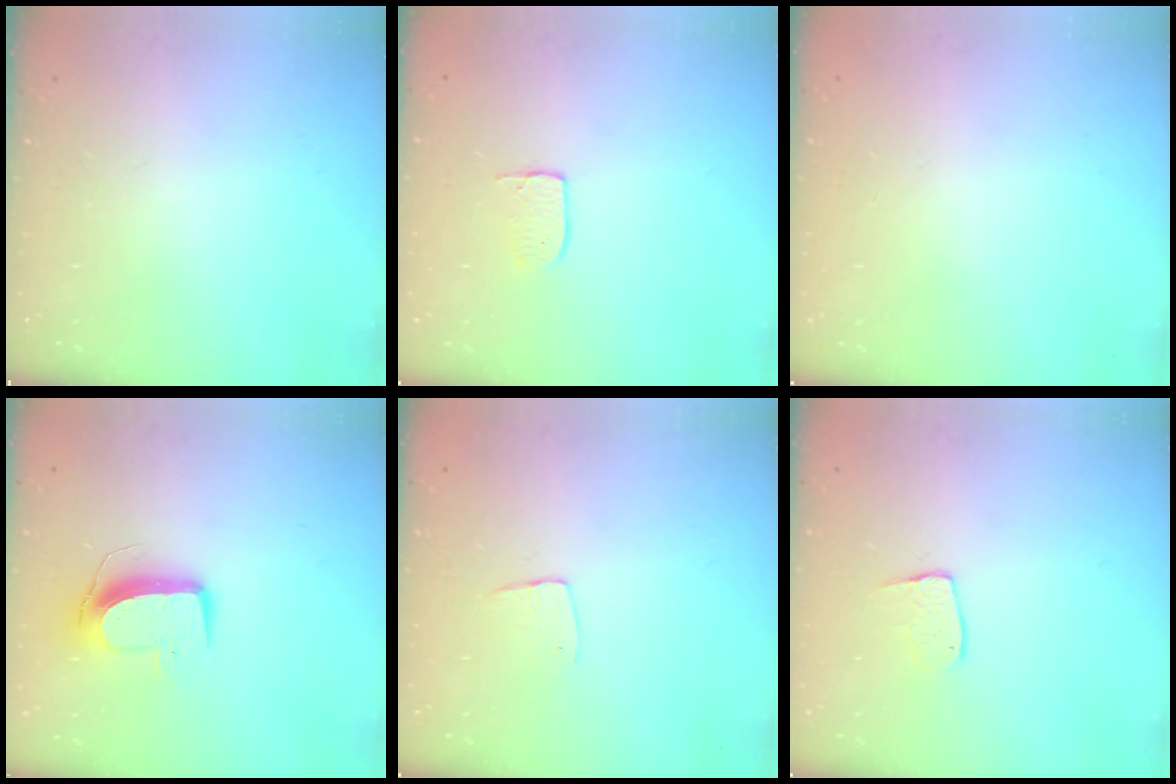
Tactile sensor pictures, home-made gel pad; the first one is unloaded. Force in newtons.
{"total": 3.6, "press": 3.6, "slide": 0.2}
{"total": 0.0}
{"total": 10.1, "press": 10.1, "slide": 0.6}
{"total": 5.3, "press": 5.3, "slide": 0.3}
{"total": 6.1, "press": 6.1, "slide": 0.3}